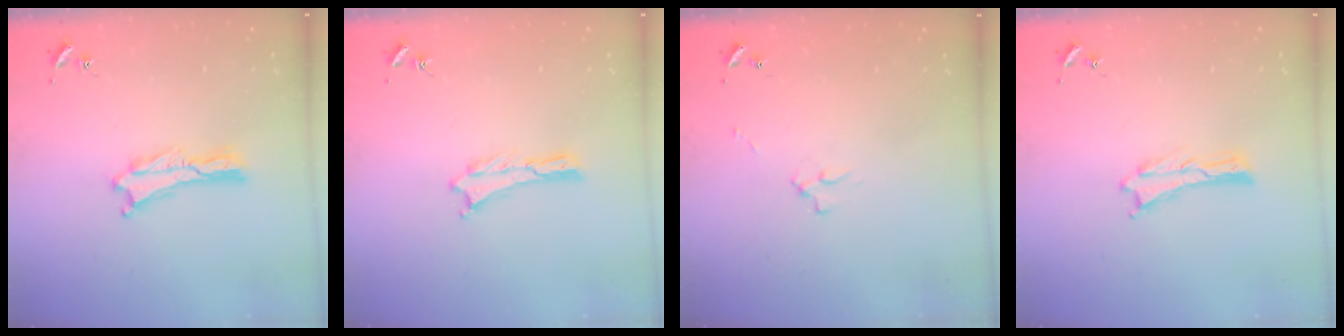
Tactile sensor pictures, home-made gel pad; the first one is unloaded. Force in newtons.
{"total": 0.0}
{"total": 2.5, "press": 2.5, "slide": 0.3}
{"total": 0.0}